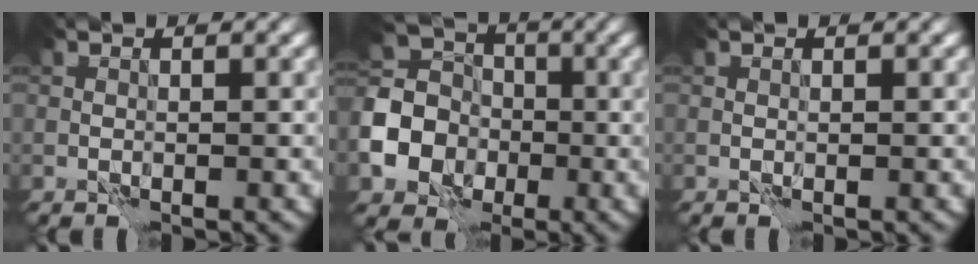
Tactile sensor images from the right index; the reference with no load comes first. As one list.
[{"total": 7.7, "force": [-2.0, 6.7, 3.2], "torque": [-0.088, 0.000, -0.054]}, {"total": 0.0}]